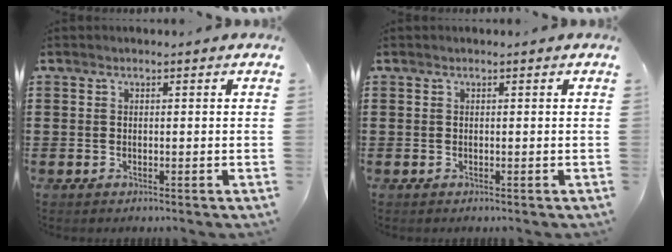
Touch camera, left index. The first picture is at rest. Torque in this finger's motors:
{"motor_torque": [0.00, 0.01, 0.00, 0.00]}